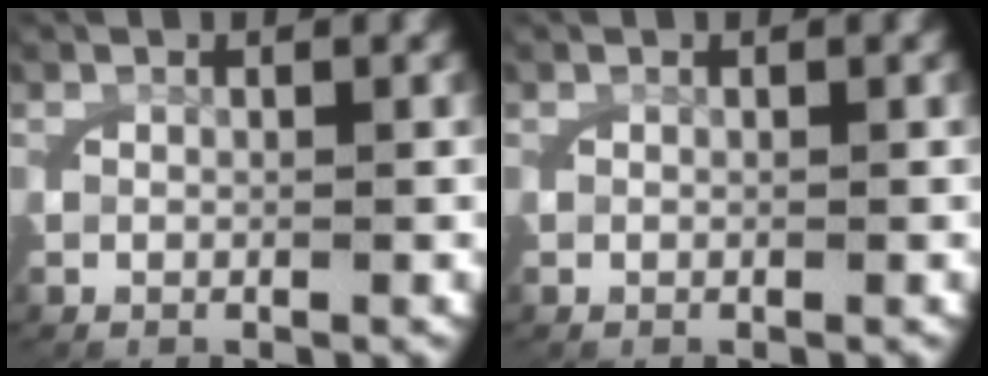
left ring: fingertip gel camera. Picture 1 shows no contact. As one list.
[{"total": 0.0}]